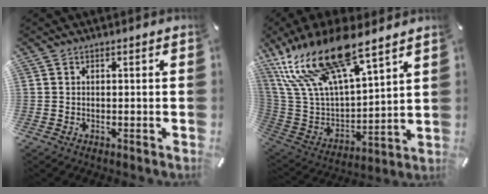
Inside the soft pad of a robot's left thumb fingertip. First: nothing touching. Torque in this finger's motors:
{"motor_torque": [3.34, 1.67, 1.60, -1.17, 0.53]}